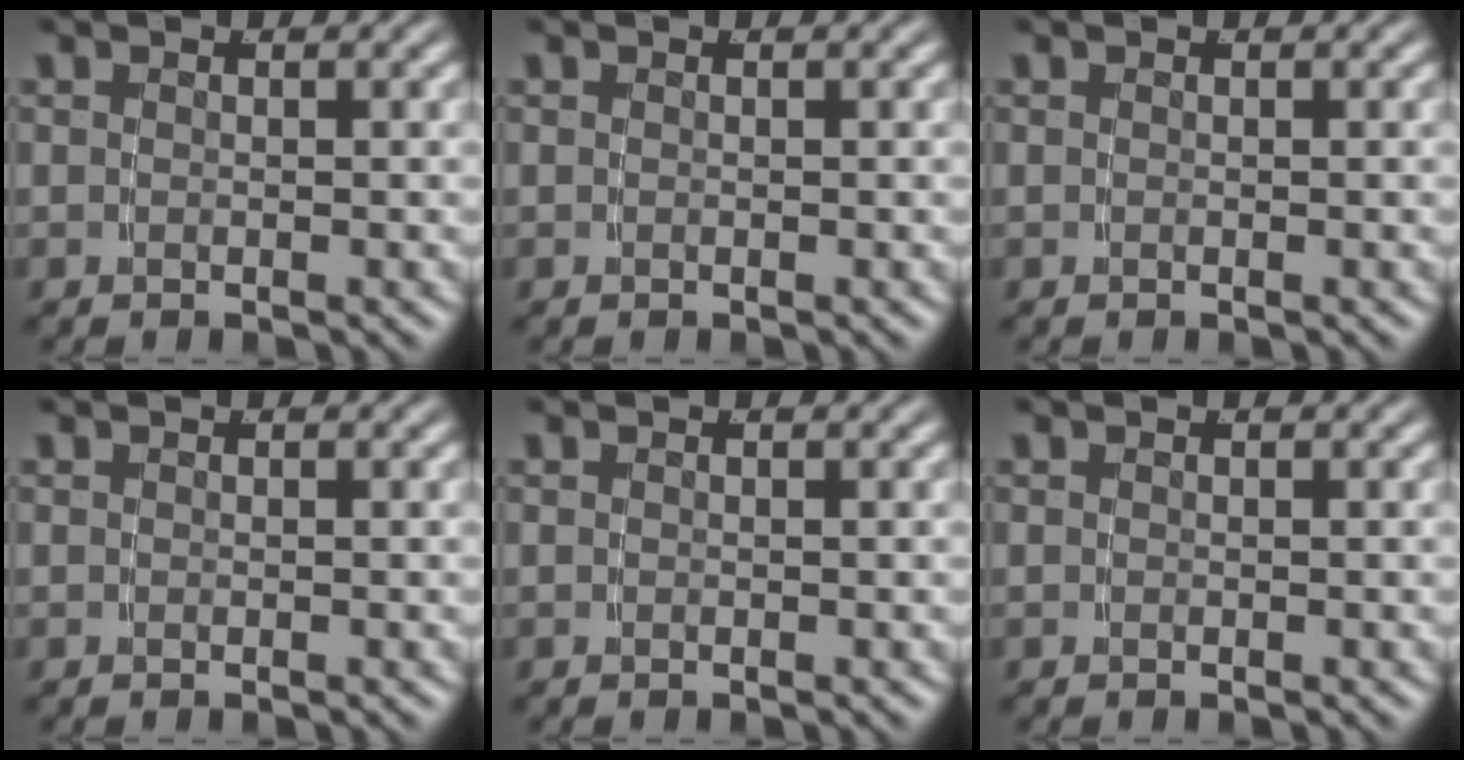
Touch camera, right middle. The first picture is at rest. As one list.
[{"total": 0.0}, {"total": 0.0}, {"total": 0.0}, {"total": 0.0}, {"total": 0.0}]